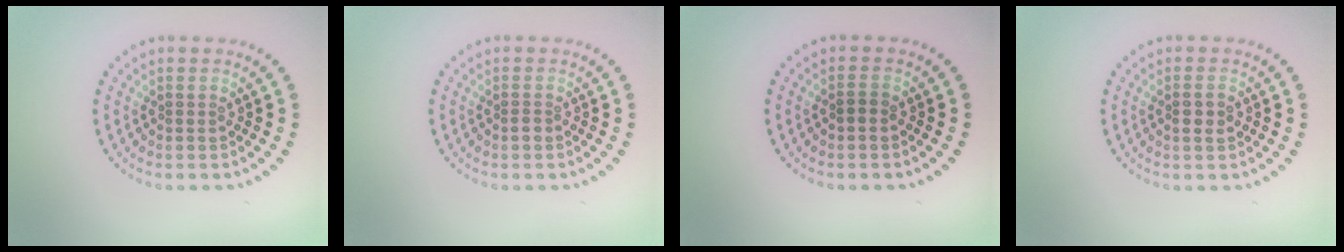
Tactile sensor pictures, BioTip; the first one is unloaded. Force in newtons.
{"total": 0.6, "press": 0.4, "slide": 0.5}
{"total": 0.8, "press": 0.7, "slide": 0.3}
{"total": 1.4, "press": 1.3, "slide": 0.4}